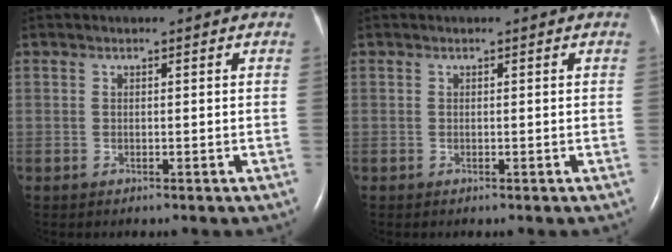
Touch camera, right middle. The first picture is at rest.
{"total": 0.0}